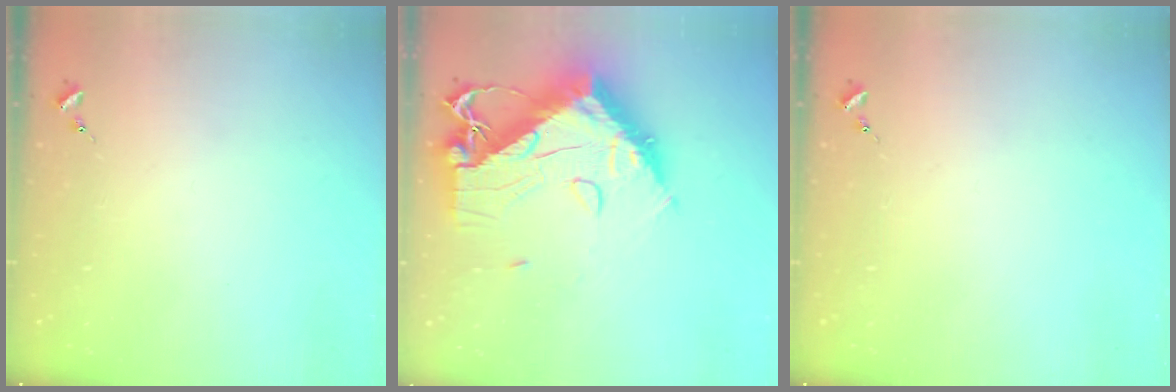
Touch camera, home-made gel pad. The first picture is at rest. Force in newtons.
{"total": 18.2, "press": 18.1, "slide": 1.9}
{"total": 0.0}